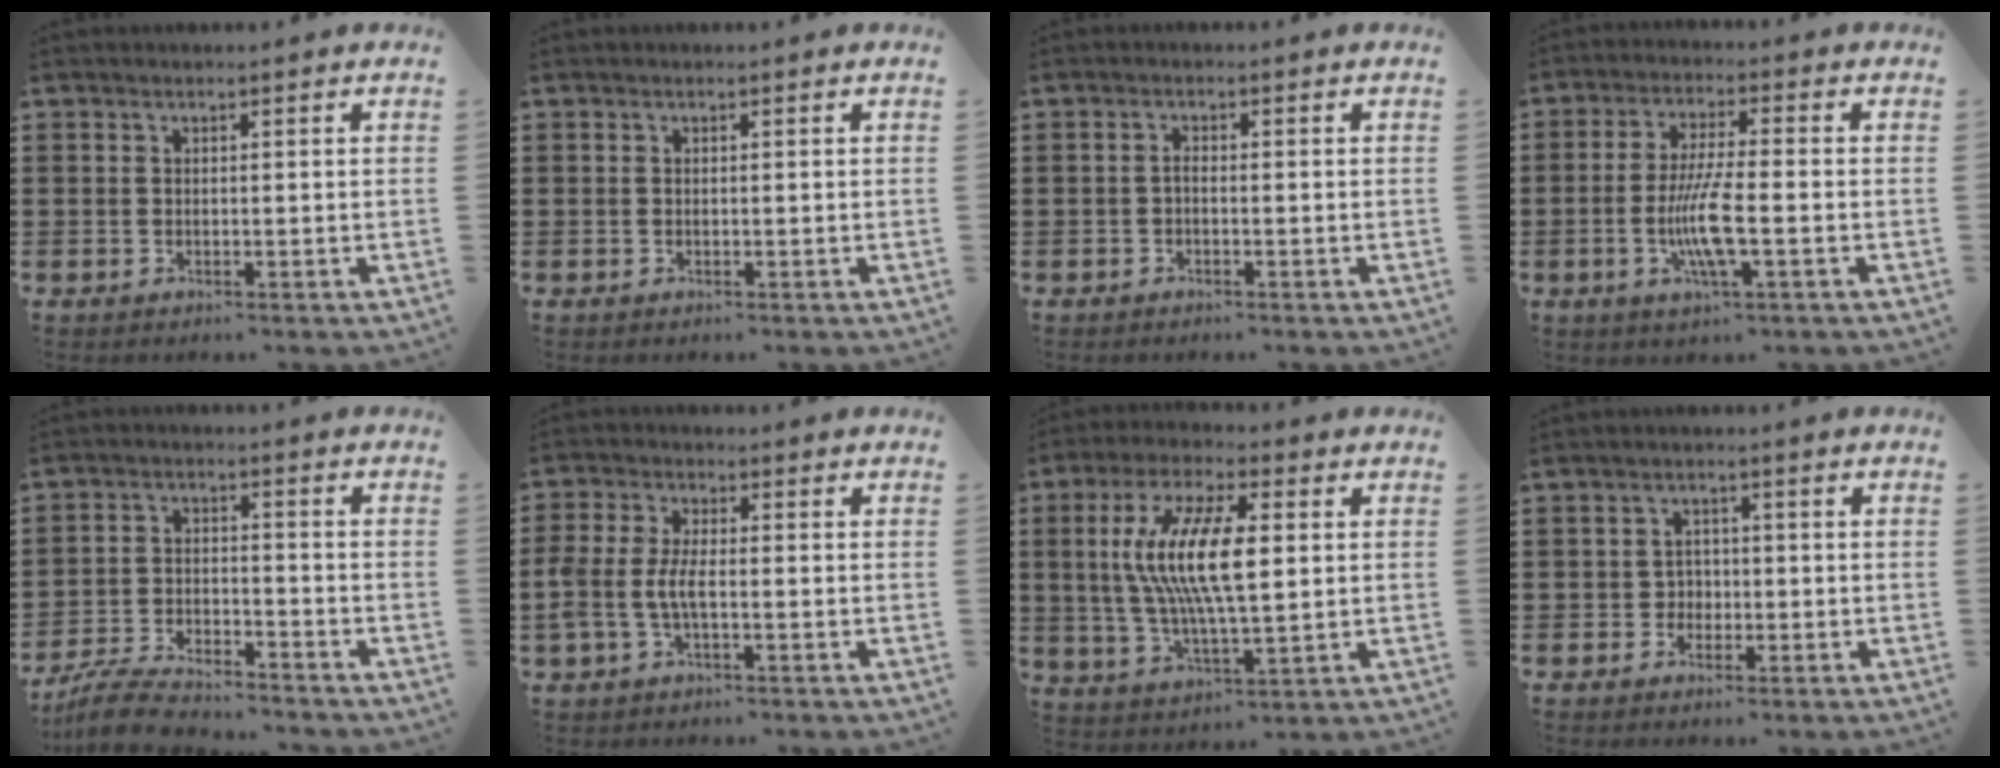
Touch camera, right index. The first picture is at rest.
{"total": 0.0}
{"total": 0.9, "force": [-0.6, 0.2, 0.6], "torque": [-0.015, -0.003, -0.012]}
{"total": 8.0, "force": [-2.0, 1.3, 7.6], "torque": [-0.162, -0.015, -0.044]}
{"total": 6.5, "force": [-6.2, 0.6, 1.7], "torque": [-0.045, 0.002, -0.122]}
{"total": 4.8, "force": [-1.2, 2.0, 4.2], "torque": [-0.108, -0.007, -0.032]}
{"total": 12.5, "force": [1.8, 4.1, 11.6], "torque": [-0.245, 0.002, 0.025]}
{"total": 2.1, "force": [-0.7, 1.9, 0.6], "torque": [-0.018, 0.004, -0.017]}